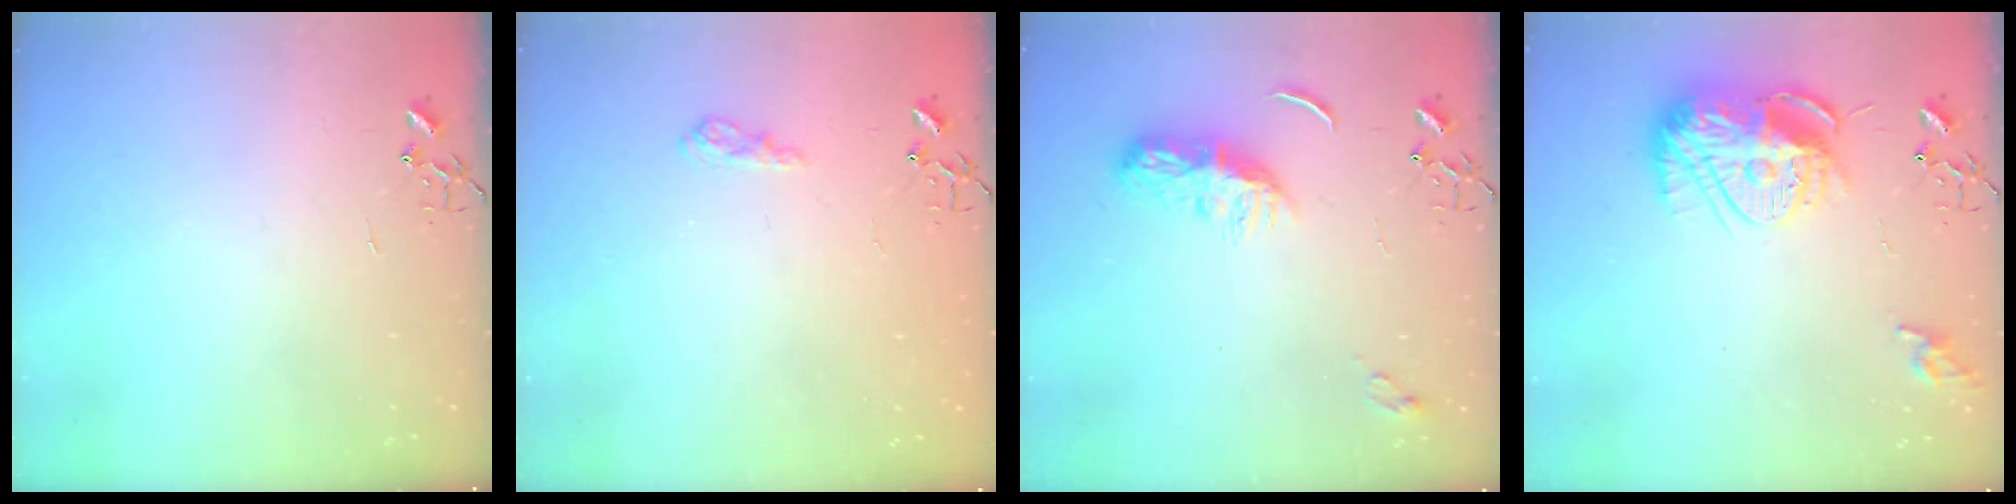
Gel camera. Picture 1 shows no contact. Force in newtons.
{"total": 9.8, "press": 9.7, "slide": 1.0}
{"total": 8.2, "press": 8.2, "slide": 0.4}
{"total": 15.3, "press": 15.3, "slide": 0.9}